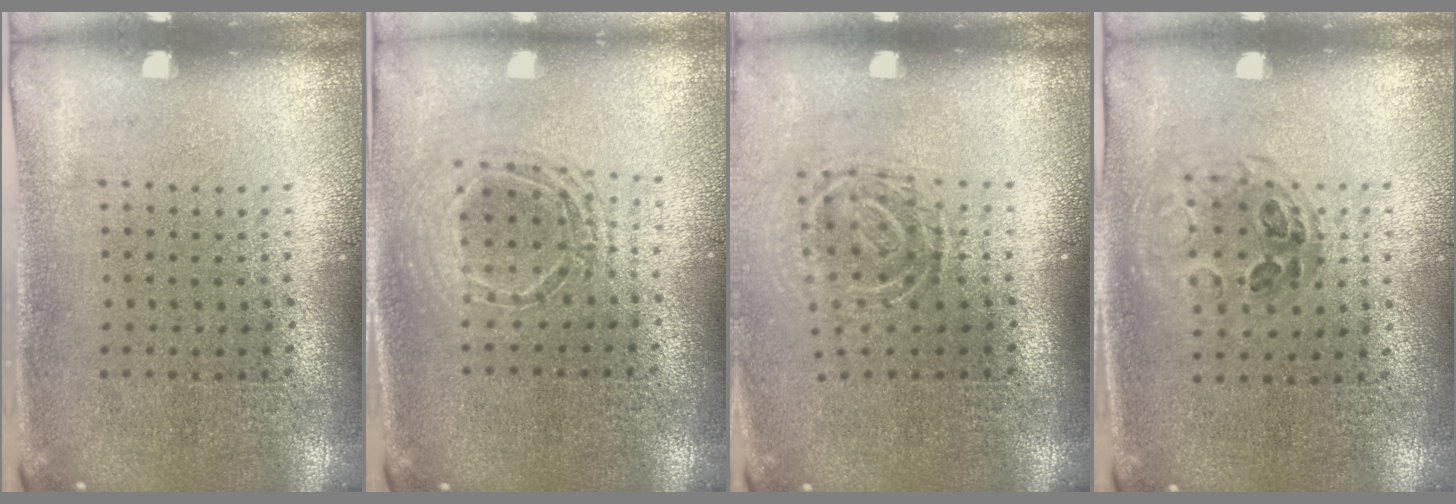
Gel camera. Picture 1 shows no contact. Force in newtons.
{"total": 1.7, "press": 1.4, "slide": 0.9}
{"total": 1.8, "press": 1.2, "slide": 1.3}
{"total": 1.0, "press": 0.8, "slide": 0.6}